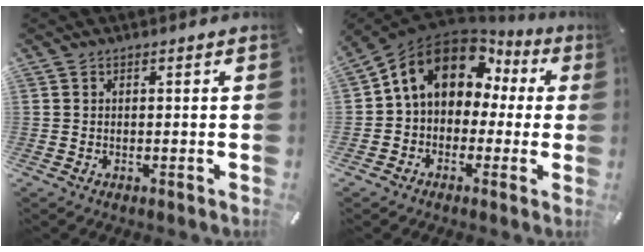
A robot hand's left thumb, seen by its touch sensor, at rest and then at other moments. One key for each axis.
{"total": 13.6, "fx": 5.5, "fy": 10.2, "fz": 7.2, "tx": -0.141, "ty": -0.021, "tz": 0.098}